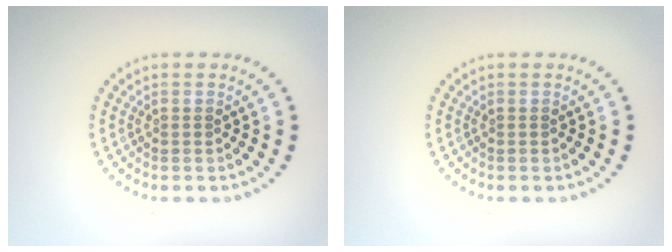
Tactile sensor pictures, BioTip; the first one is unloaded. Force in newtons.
{"total": 0.0}